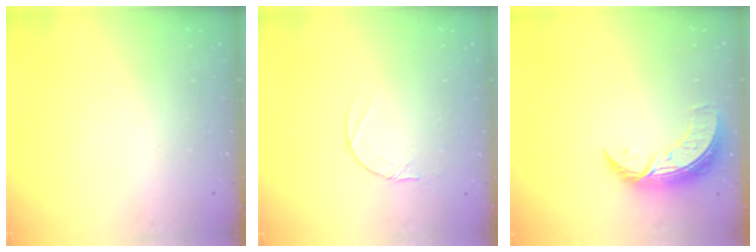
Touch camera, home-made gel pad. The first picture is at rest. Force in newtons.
{"total": 3.9, "press": 3.9, "slide": 0.4}
{"total": 9.1, "press": 9.0, "slide": 0.8}